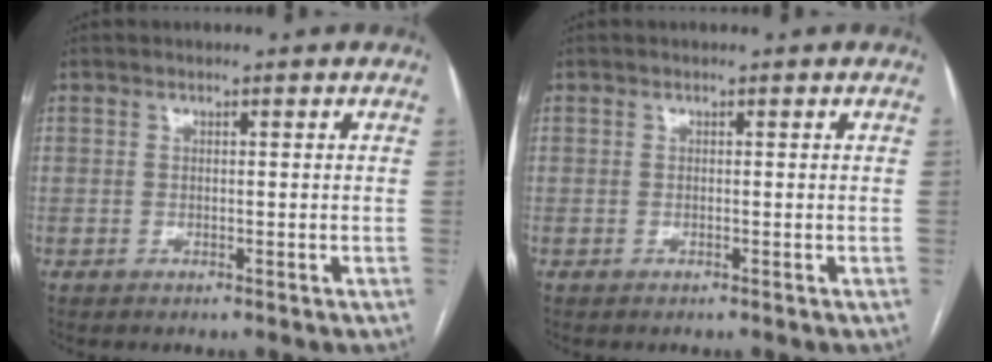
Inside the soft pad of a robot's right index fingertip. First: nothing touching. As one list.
[{"total": 0.0}]